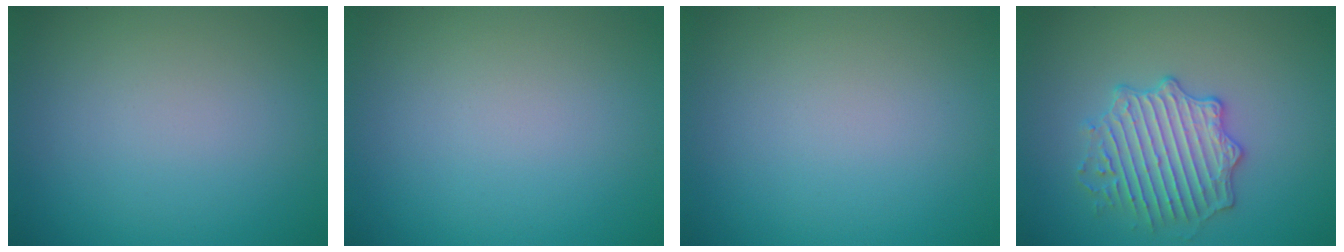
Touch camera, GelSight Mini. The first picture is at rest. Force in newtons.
{"total": 0.0}
{"total": 0.0}
{"total": 4.0, "press": 4.0, "slide": 0.5}